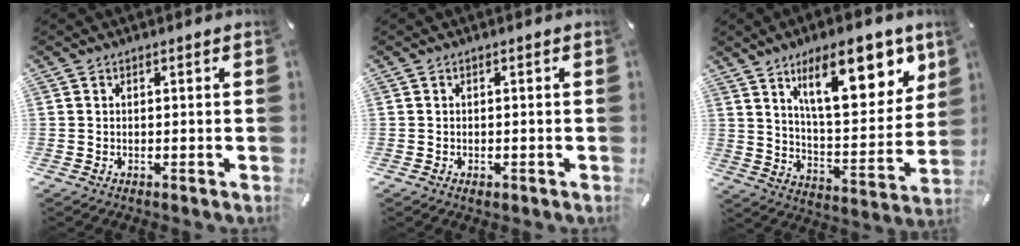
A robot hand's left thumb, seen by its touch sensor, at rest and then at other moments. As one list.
[{"total": 0.7, "force": [-0.5, 0.5, 0.3], "torque": [-0.007, 0.000, -0.009]}, {"total": 20.3, "force": [11.0, 8.2, 15.0], "torque": [-0.219, -0.048, 0.173]}]